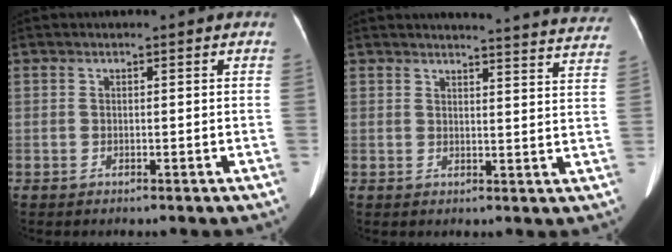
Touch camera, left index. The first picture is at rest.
{"total": 19.8, "force": [19.4, 0.7, 3.7], "torque": [-0.034, -0.091, 0.197]}